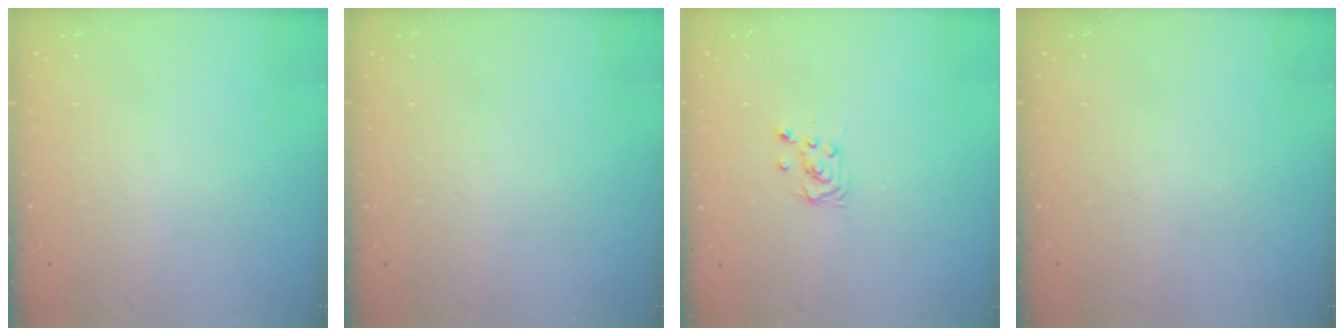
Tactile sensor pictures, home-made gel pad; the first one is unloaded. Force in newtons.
{"total": 0.0}
{"total": 3.8, "press": 3.8, "slide": 0.3}
{"total": 0.0}